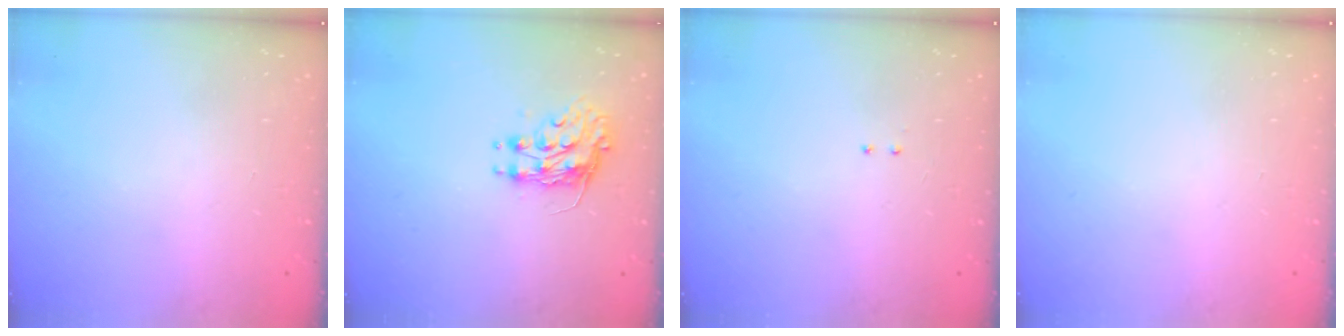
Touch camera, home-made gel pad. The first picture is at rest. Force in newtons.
{"total": 8.3, "press": 8.3, "slide": 0.1}
{"total": 2.0, "press": 2.0, "slide": 0.4}
{"total": 0.0}